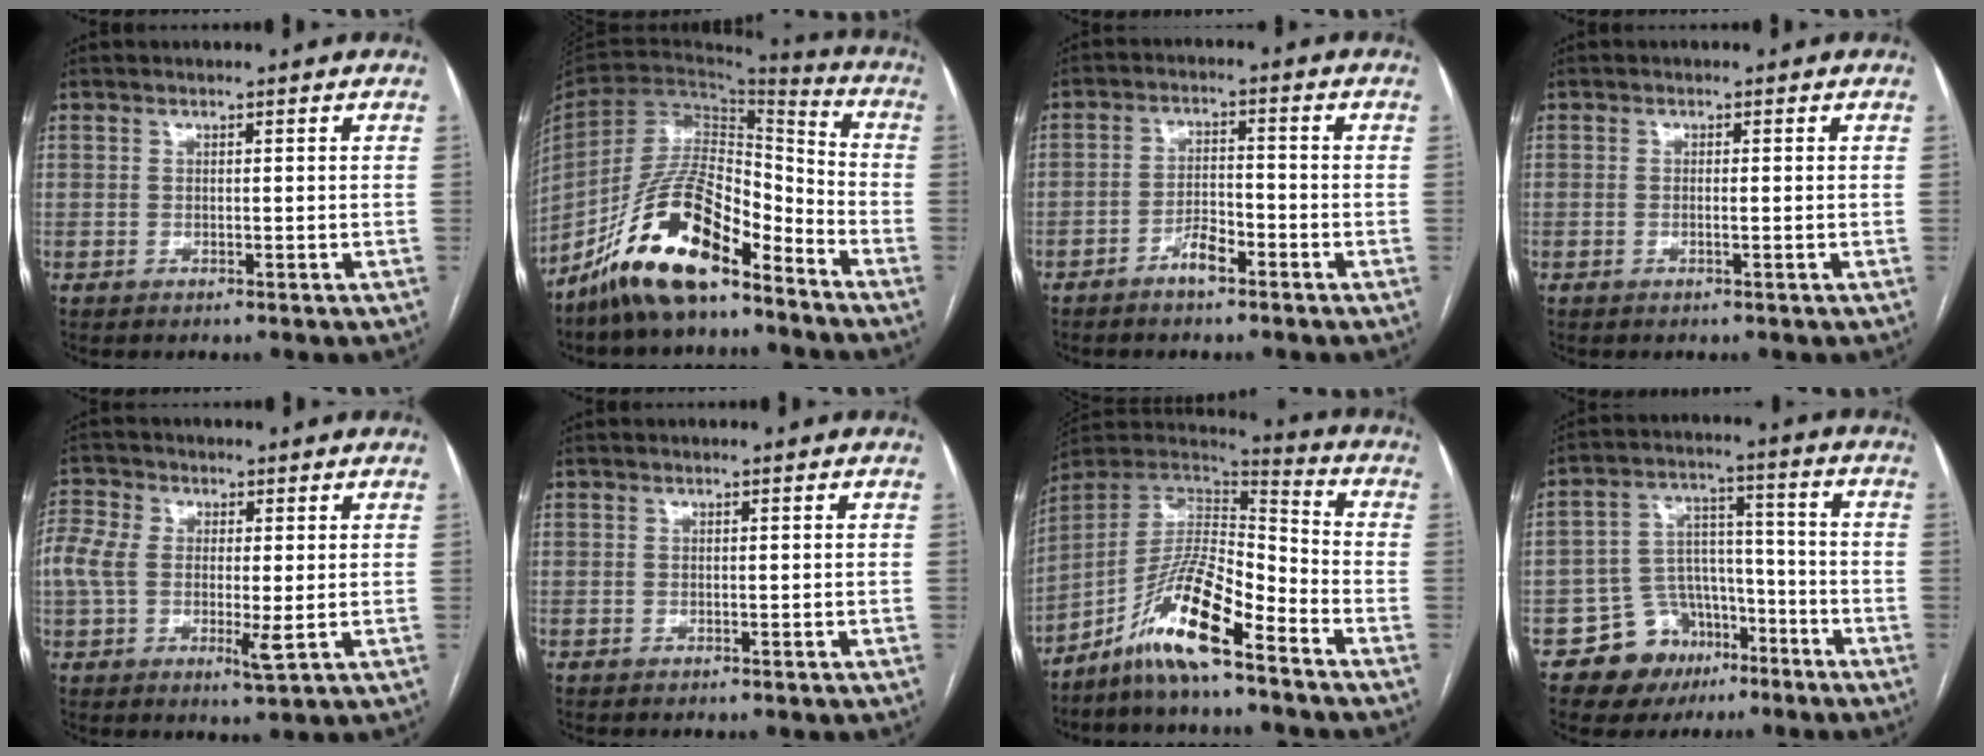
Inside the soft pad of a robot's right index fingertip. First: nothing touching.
{"total": 15.6, "force": [-11.1, 4.9, 9.7], "torque": [-0.187, 0.017, -0.204]}
{"total": 4.1, "force": [-2.8, 1.3, 2.6], "torque": [-0.051, 0.006, -0.053]}
{"total": 0.6, "force": [-0.2, 0.0, 0.6], "torque": [-0.012, 0.002, -0.001]}
{"total": 9.1, "force": [-0.2, 4.2, 8.1], "torque": [-0.183, 0.011, 0.002]}
{"total": 0.0}
{"total": 12.7, "force": [-8.5, 2.0, 9.3], "torque": [-0.177, 0.013, -0.157]}
{"total": 10.3, "force": [-6.1, 7.8, 2.8], "torque": [-0.038, 0.045, -0.088]}